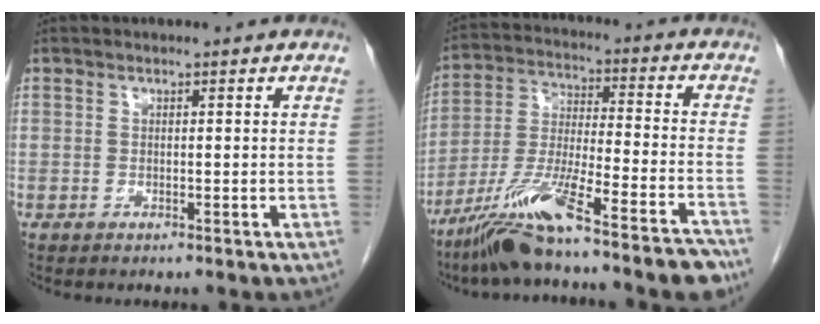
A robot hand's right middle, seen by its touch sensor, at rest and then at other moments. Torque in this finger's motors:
{"motor_torque": [0.72, -0.60, 0.23, 0.18]}